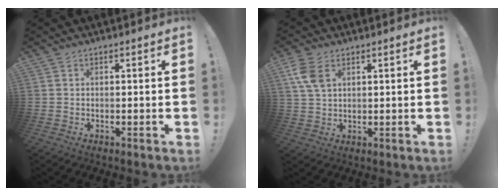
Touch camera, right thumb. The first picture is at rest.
{"total": 7.4, "force": [3.3, 4.3, 5.0], "torque": [-0.106, -0.005, 0.062]}